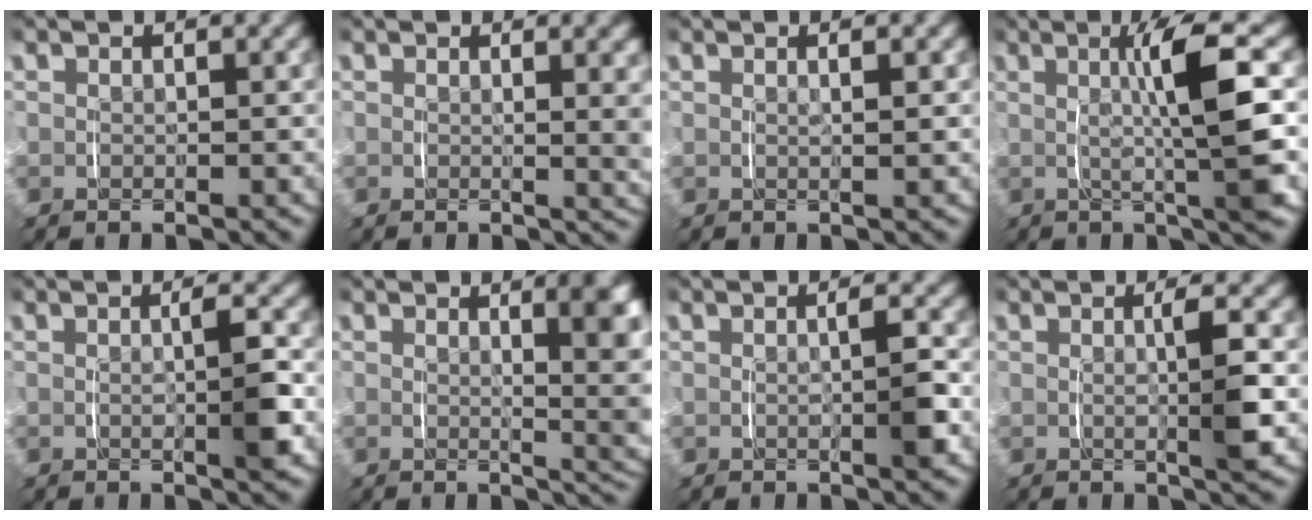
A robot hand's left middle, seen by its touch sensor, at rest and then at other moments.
{"total": 3.1, "force": [1.0, 0.5, 3.0], "torque": [-0.025, 0.000, 0.011]}
{"total": 1.1, "force": [0.5, -0.2, 0.9], "torque": [-0.015, -0.001, 0.010]}
{"total": 6.3, "force": [0.7, 0.6, 6.2], "torque": [-0.098, 0.012, 0.006]}
{"total": 2.9, "force": [-0.1, 0.5, 2.9], "torque": [-0.036, 0.006, -0.006]}
{"total": 6.0, "force": [0.9, 1.6, 5.7], "torque": [-0.055, -0.005, 0.014]}
{"total": 2.4, "force": [-0.2, 0.5, 2.4], "torque": [-0.030, 0.005, -0.006]}
{"total": 3.2, "force": [0.1, 0.1, 3.2], "torque": [-0.044, 0.004, -0.001]}